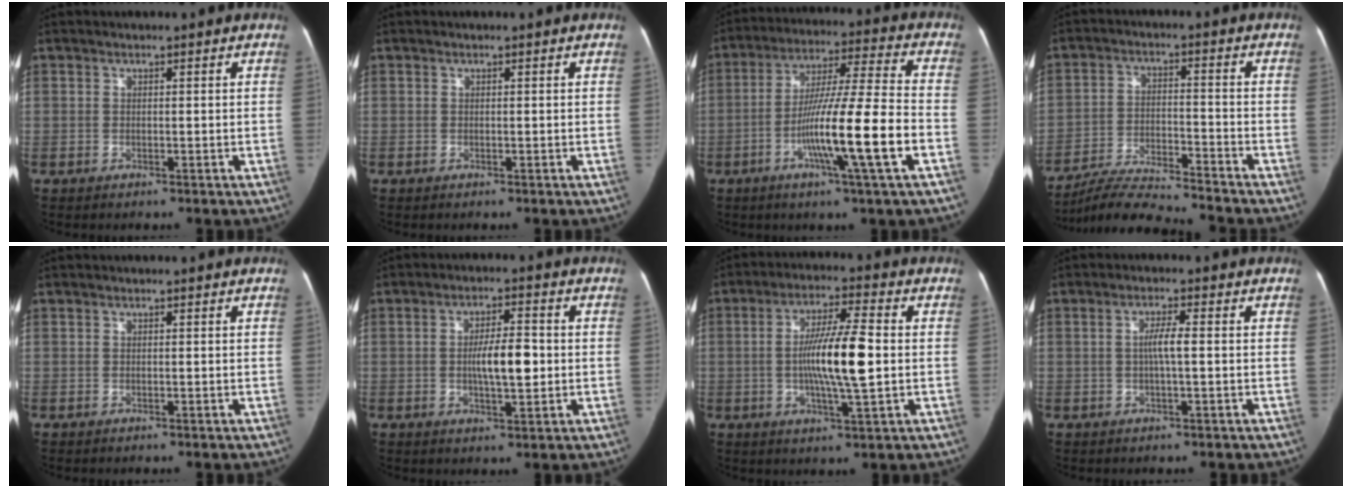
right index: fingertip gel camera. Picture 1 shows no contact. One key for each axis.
{"total": 0.0}
{"total": 15.9, "fx": -5.2, "fy": -0.9, "fz": 15.0, "tx": -0.262, "ty": -0.006, "tz": -0.093}
{"total": 10.5, "fx": -10.2, "fy": -0.7, "fz": 2.3, "tx": -0.043, "ty": 0.004, "tz": -0.185}
{"total": 0.0}
{"total": 7.2, "fx": -0.3, "fy": 2.1, "fz": 6.9, "tx": -0.123, "ty": 0.011, "tz": -0.004}
{"total": 11.6, "fx": -0.5, "fy": 1.2, "fz": 11.5, "tx": -0.213, "ty": 0.004, "tz": -0.011}
{"total": 3.5, "fx": -0.1, "fy": 0.4, "fz": 3.4, "tx": -0.065, "ty": 0.007, "tz": -0.001}